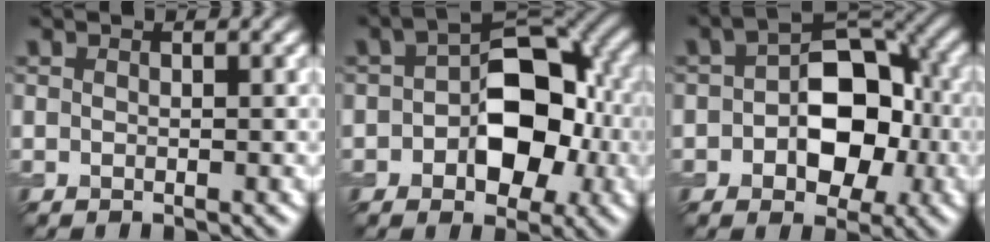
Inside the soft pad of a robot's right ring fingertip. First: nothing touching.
{"total": 7.9, "force": [-0.9, 4.9, 6.2], "torque": [-0.086, 0.016, -0.018]}
{"total": 7.4, "force": [-0.7, 4.9, 5.6], "torque": [-0.076, 0.013, -0.013]}